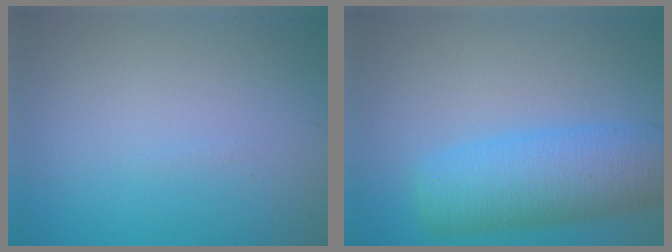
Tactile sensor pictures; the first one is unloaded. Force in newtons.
{"total": 7.0, "press": 7.0, "slide": 0.1}